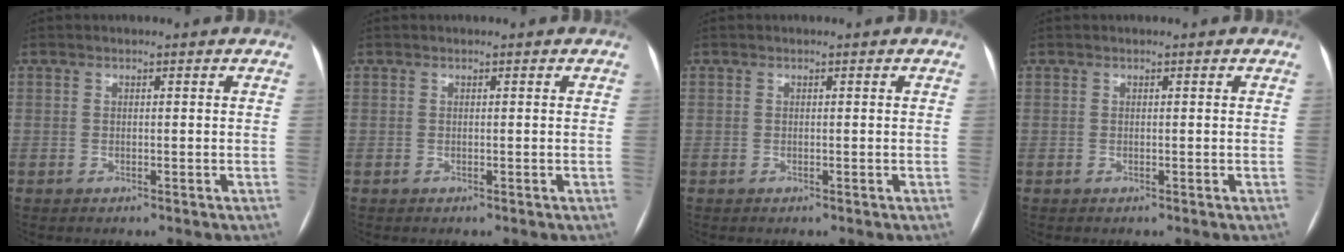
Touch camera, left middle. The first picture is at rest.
{"total": 0.0}
{"total": 0.0}
{"total": 0.0}